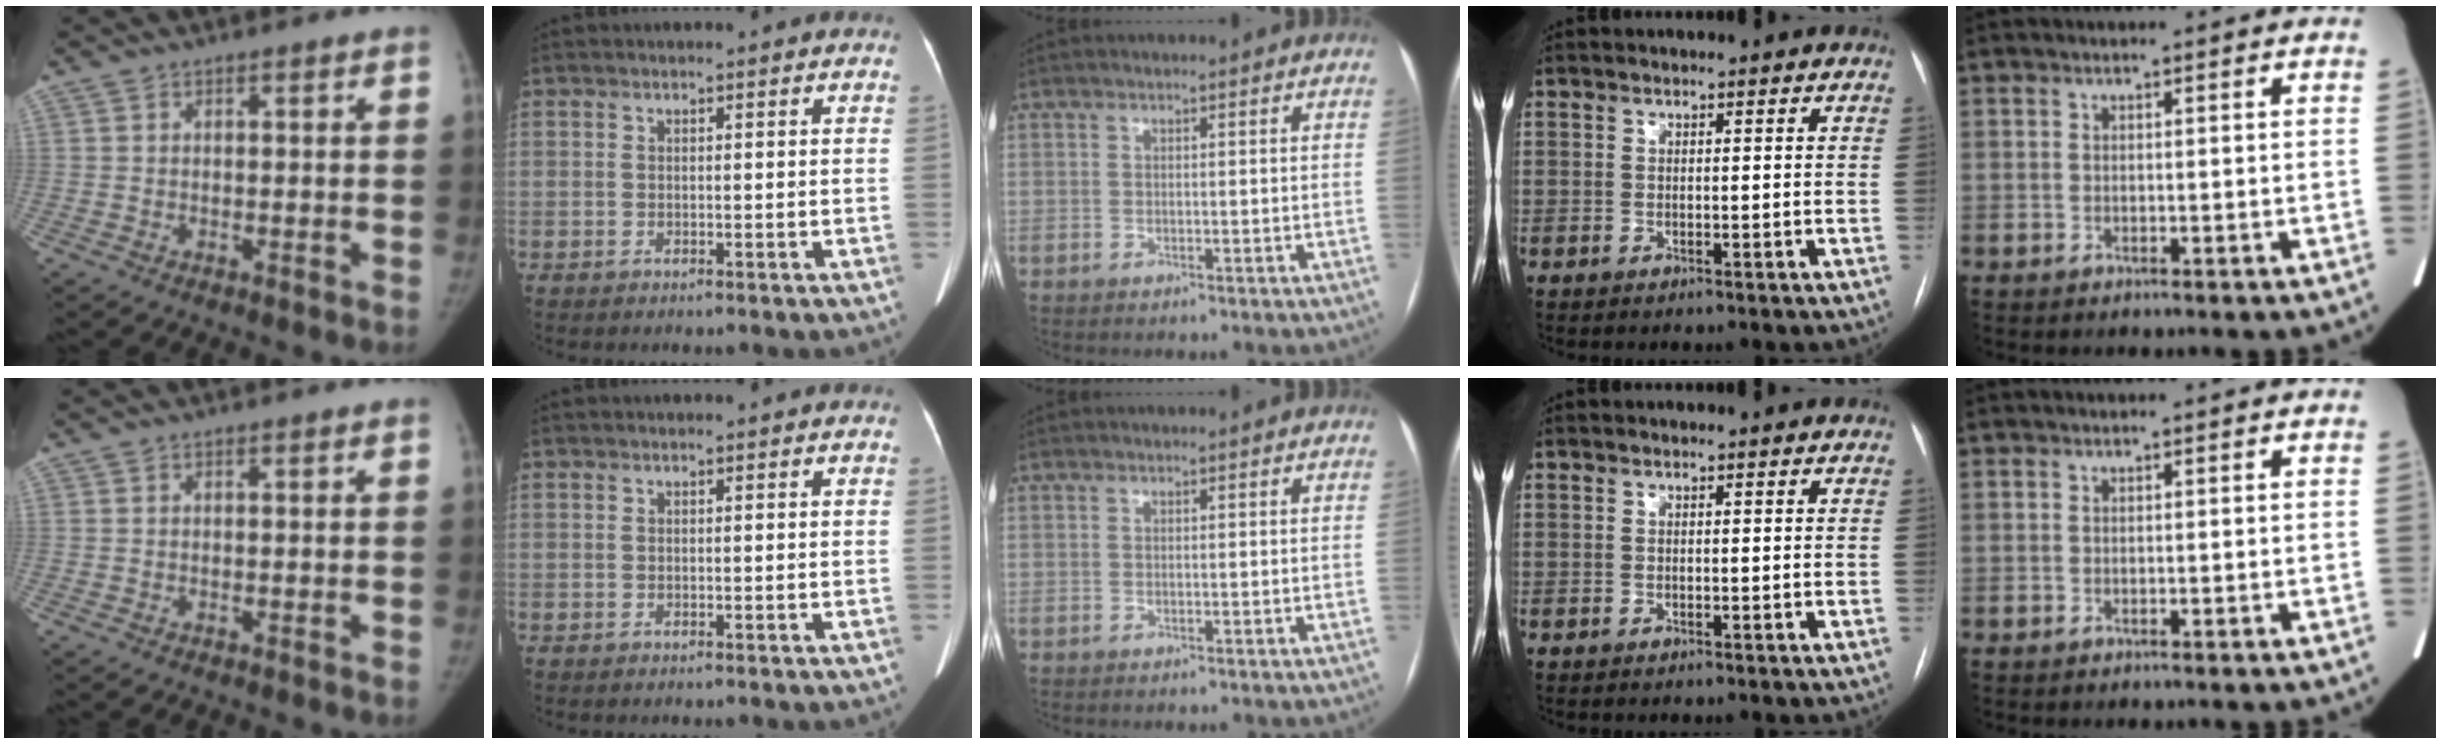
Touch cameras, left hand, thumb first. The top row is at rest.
{}